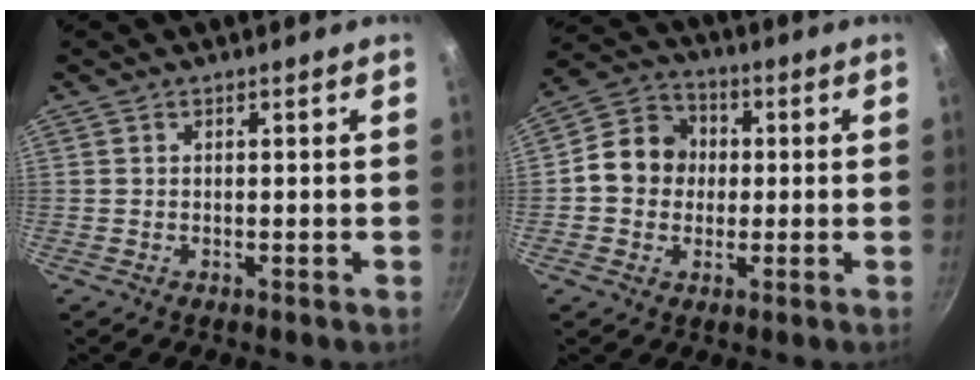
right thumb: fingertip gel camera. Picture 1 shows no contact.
{"total": 10.0, "force": [0.2, 8.9, 4.6], "torque": [-0.043, 0.018, -0.019]}